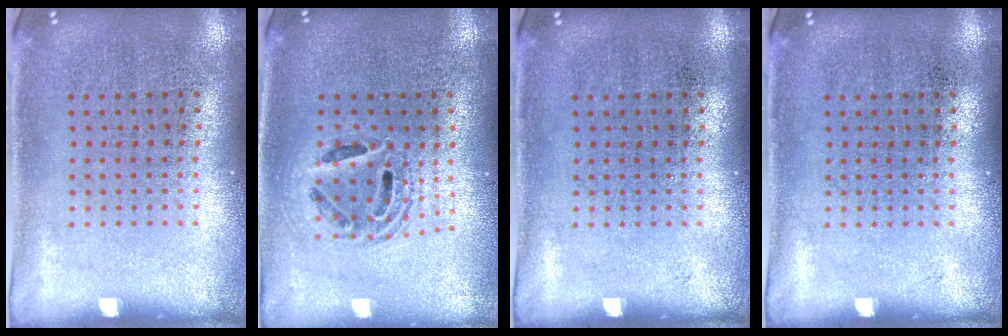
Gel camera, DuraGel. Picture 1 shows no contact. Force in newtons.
{"total": 1.5, "press": 1.3, "slide": 0.8}
{"total": 0.0}
{"total": 0.0}